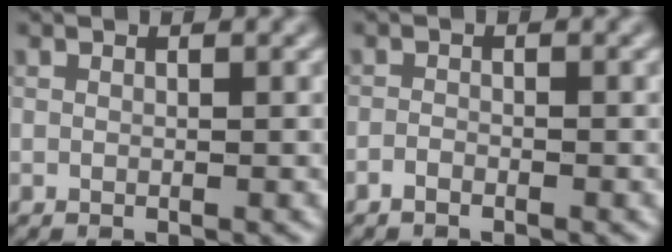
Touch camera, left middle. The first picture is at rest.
{"total": 0.8, "force": [-0.6, 0.2, 0.4], "torque": [-0.007, 0.001, -0.013]}